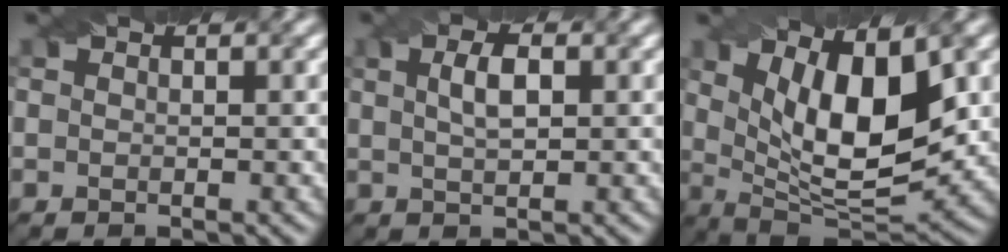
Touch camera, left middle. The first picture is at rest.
{"total": 2.5, "force": [0.6, 1.0, 2.2], "torque": [-0.045, 0.006, 0.014]}
{"total": 10.3, "force": [2.6, 4.2, 9.0], "torque": [-0.138, -0.011, 0.044]}